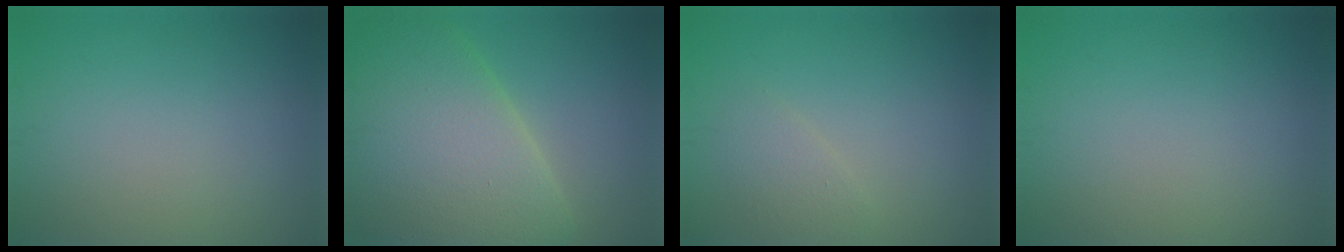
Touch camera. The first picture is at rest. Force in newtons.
{"total": 11.4, "press": 11.4, "slide": 0.5}
{"total": 1.5, "press": 1.5, "slide": 0.1}
{"total": 0.0}